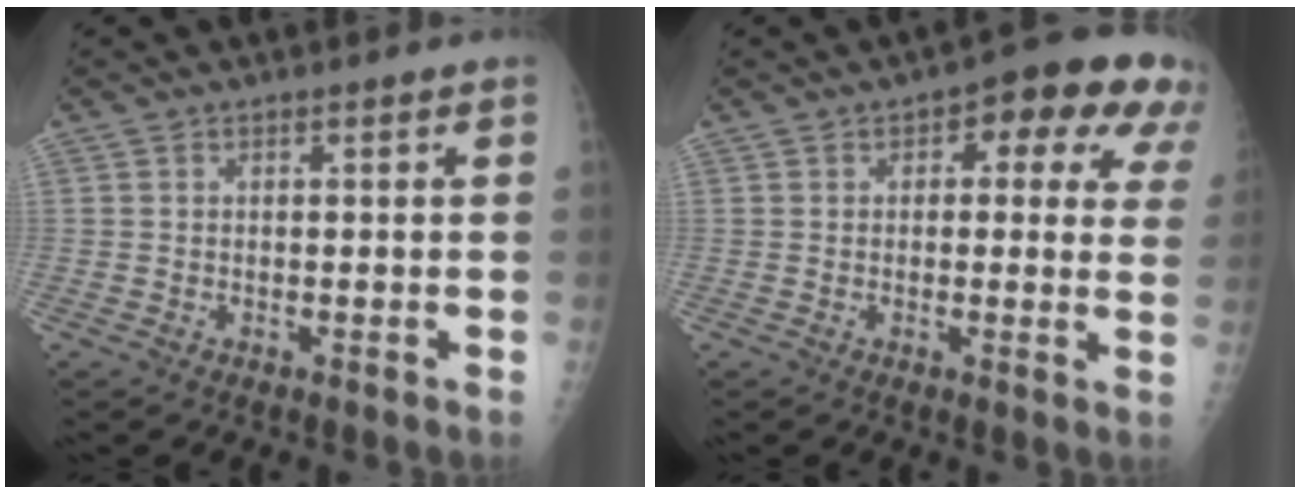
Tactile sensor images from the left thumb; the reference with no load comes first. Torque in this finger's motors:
{"motor_torque": [0.25, 0.22, 0.10, 0.05, 0.09]}